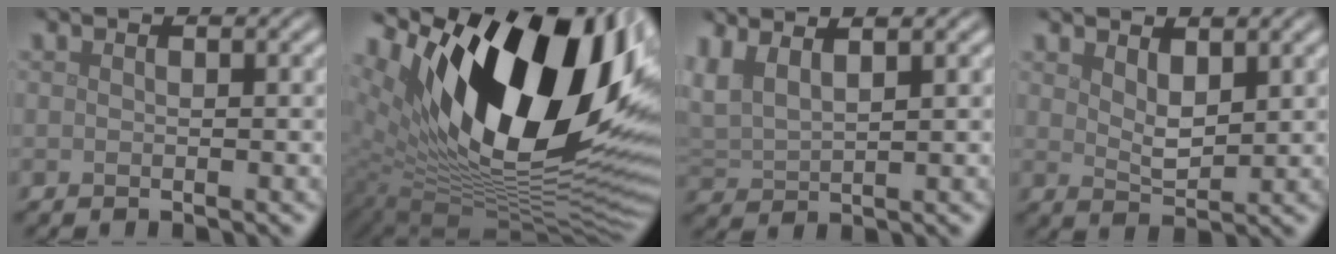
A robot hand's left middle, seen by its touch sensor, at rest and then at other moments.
{"total": 19.0, "force": [7.1, 9.3, 15.0], "torque": [-0.245, 0.014, 0.123]}
{"total": 2.9, "force": [1.9, 0.8, 1.9], "torque": [-0.052, 0.013, 0.042]}
{"total": 2.4, "force": [1.5, 0.9, 1.7], "torque": [-0.034, -0.008, 0.032]}